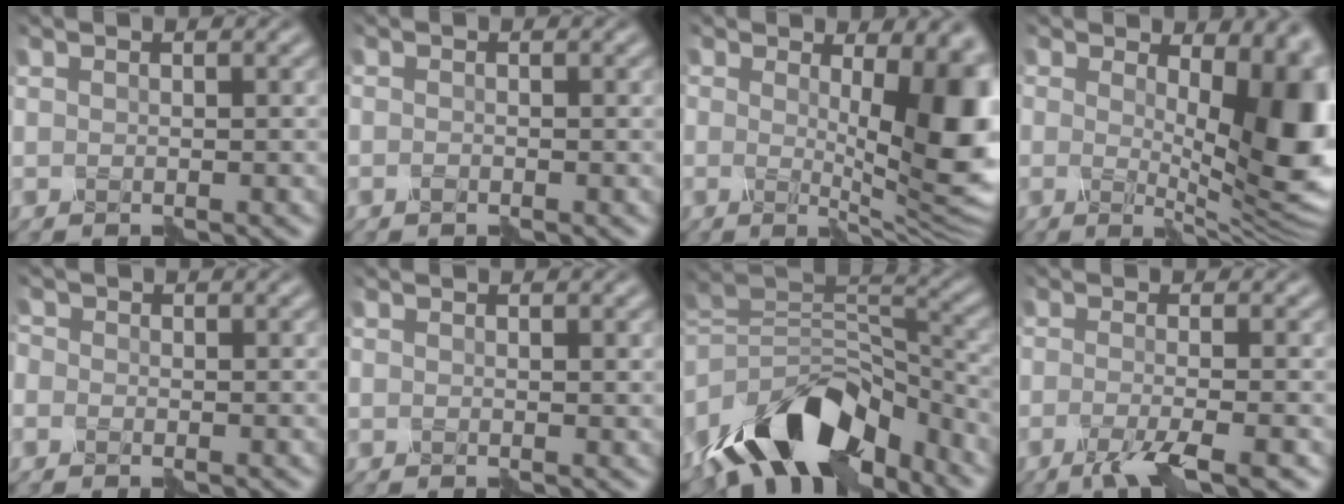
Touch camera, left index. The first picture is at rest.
{"total": 0.8, "force": [-0.8, 0.2, 0.2], "torque": [-0.006, 0.003, -0.008]}
{"total": 10.6, "force": [0.5, 4.0, 9.8], "torque": [-0.106, -0.004, 0.013]}
{"total": 11.9, "force": [0.9, 5.6, 10.5], "torque": [-0.106, -0.003, 0.021]}
{"total": 1.4, "force": [-0.4, 1.3, 0.5], "torque": [-0.006, 0.009, -0.015]}
{"total": 0.0}
{"total": 11.1, "force": [-7.9, 5.1, 5.9], "torque": [-0.088, 0.011, -0.144]}
{"total": 4.5, "force": [-2.7, 0.9, 3.5], "torque": [-0.055, -0.006, -0.052]}